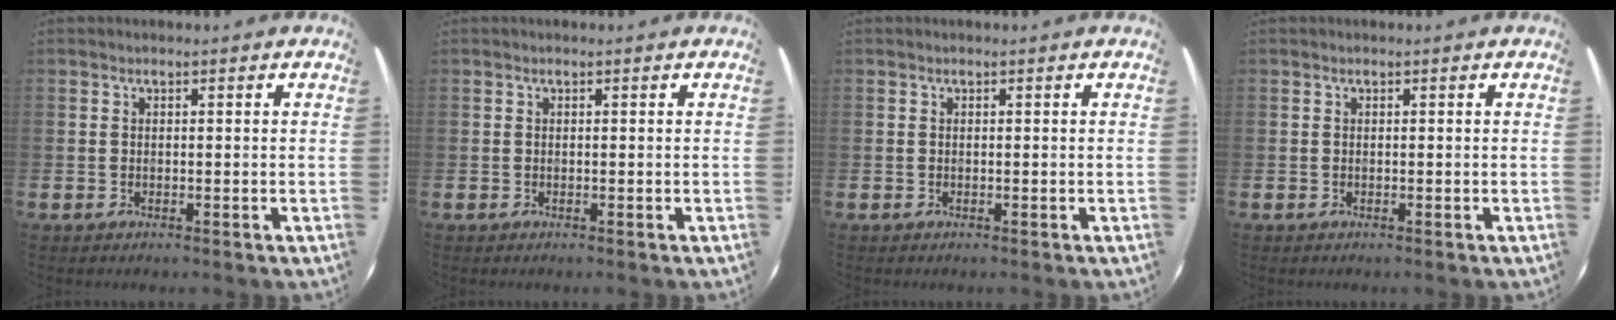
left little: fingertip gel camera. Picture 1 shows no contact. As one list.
[{"total": 0.0}, {"total": 0.0}, {"total": 0.0}]